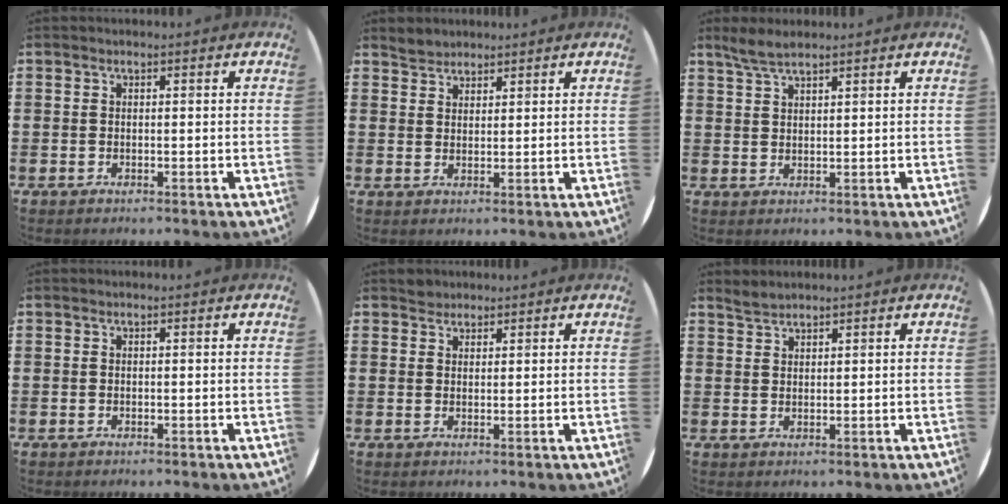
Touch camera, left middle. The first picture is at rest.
{"total": 2.1, "force": [2.0, 0.7, -0.2], "torque": [-0.001, 0.004, 0.040]}
{"total": 2.8, "force": [2.4, 0.4, 1.4], "torque": [-0.032, 0.004, 0.045]}
{"total": 0.0}
{"total": 1.8, "force": [1.6, 0.6, -0.2], "torque": [0.009, 0.000, 0.032]}
{"total": 1.7, "force": [1.7, 0.2, 0.0], "torque": [-0.004, 0.003, 0.033]}